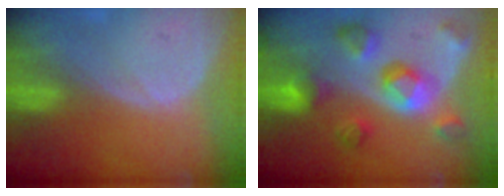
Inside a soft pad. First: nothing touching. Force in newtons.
{"total": 9.8, "press": 8.8, "slide": 4.4}